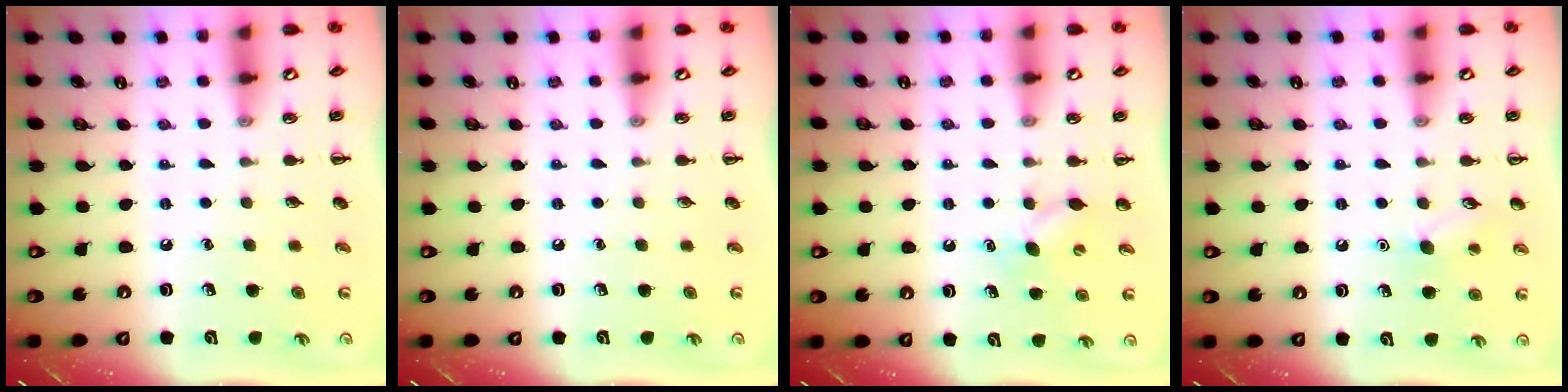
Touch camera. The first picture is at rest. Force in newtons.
{"total": 0.0}
{"total": 5.1, "press": 4.8, "slide": 1.5}
{"total": 8.6, "press": 8.3, "slide": 2.1}